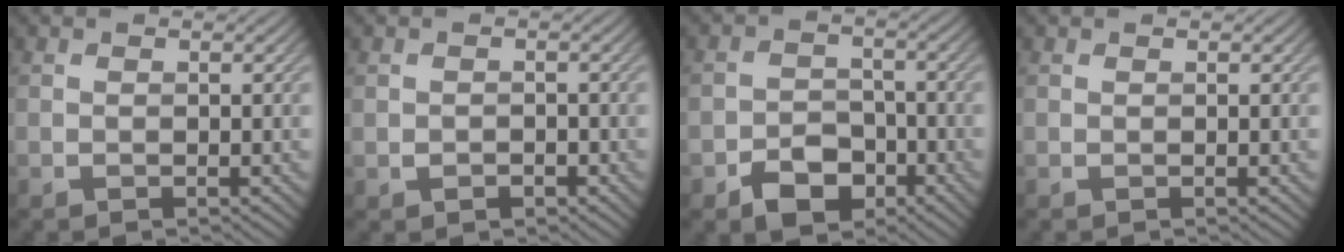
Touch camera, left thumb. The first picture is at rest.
{"total": 1.5, "force": [-0.7, 1.1, 0.6], "torque": [-0.011, -0.005, -0.012]}
{"total": 5.6, "force": [-3.3, 3.6, 2.7], "torque": [-0.045, -0.002, -0.067]}
{"total": 0.0}